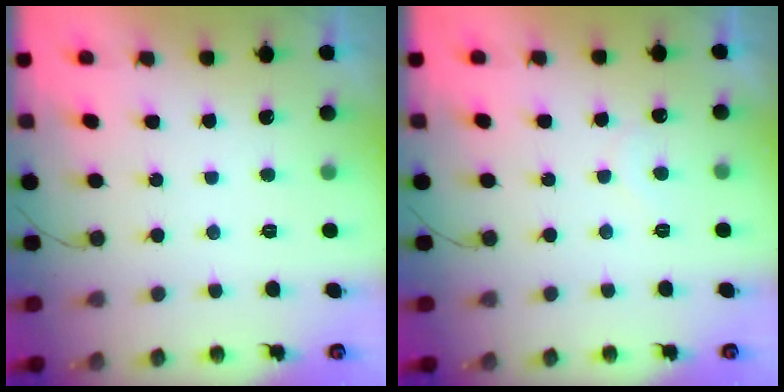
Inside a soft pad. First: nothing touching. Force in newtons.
{"total": 4.6, "press": 4.5, "slide": 0.4}